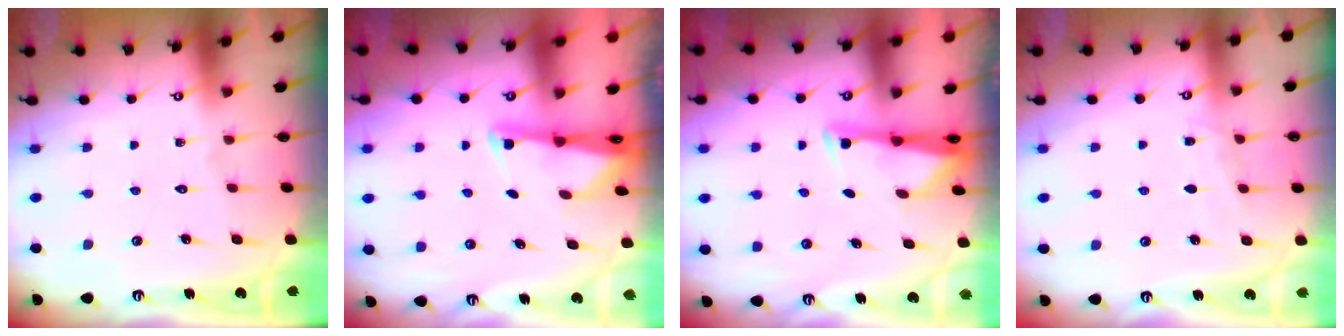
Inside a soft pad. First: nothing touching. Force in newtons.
{"total": 1.9, "press": 1.9, "slide": 0.4}
{"total": 2.8, "press": 2.8, "slide": 0.4}
{"total": 4.2, "press": 4.2, "slide": 0.5}